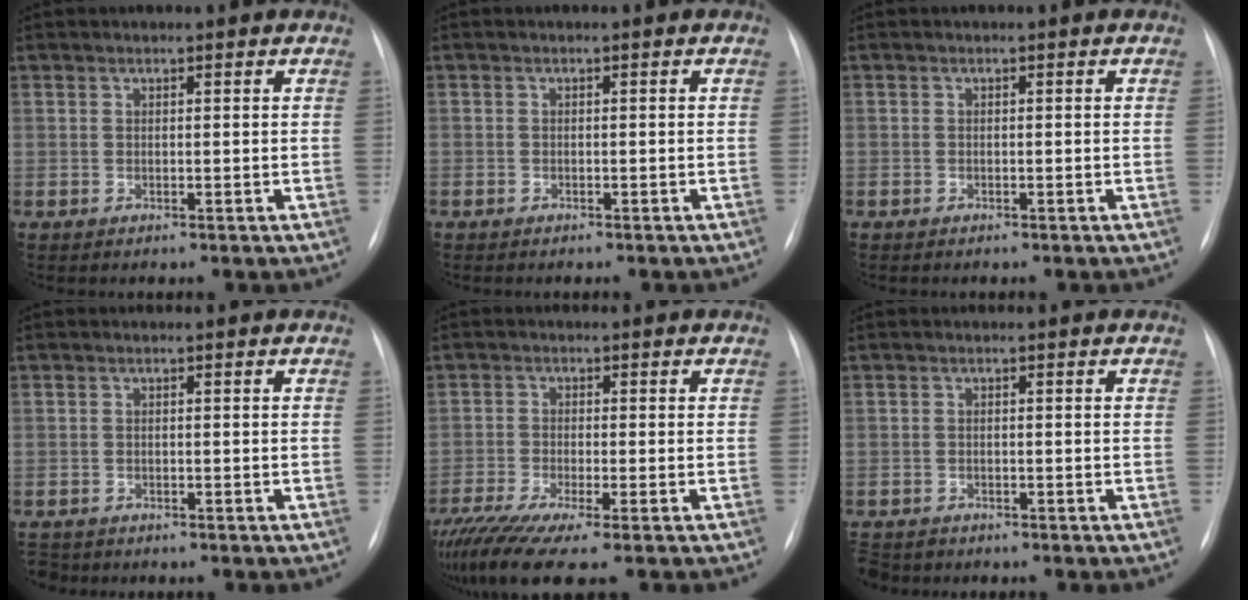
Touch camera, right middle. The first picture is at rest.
{"total": 0.9, "force": [-0.8, 0.3, 0.4], "torque": [-0.004, -0.001, -0.006]}
{"total": 0.0}
{"total": 2.0, "force": [-1.8, 0.9, 0.1], "torque": [-0.001, -0.003, -0.029]}
{"total": 9.7, "force": [-7.1, 0.7, 6.6], "torque": [-0.114, -0.021, -0.122]}
{"total": 3.8, "force": [-3.2, 1.9, 0.7], "torque": [-0.009, -0.004, -0.054]}